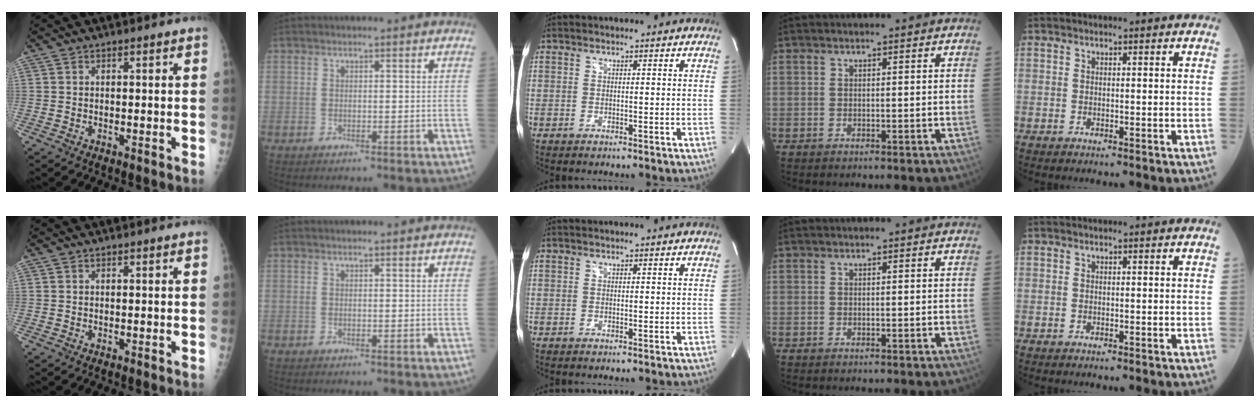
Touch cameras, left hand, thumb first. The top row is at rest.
{}